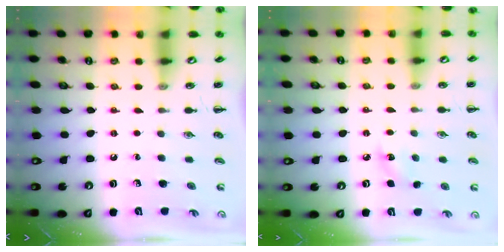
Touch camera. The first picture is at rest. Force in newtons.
{"total": 5.7, "press": 5.5, "slide": 1.4}